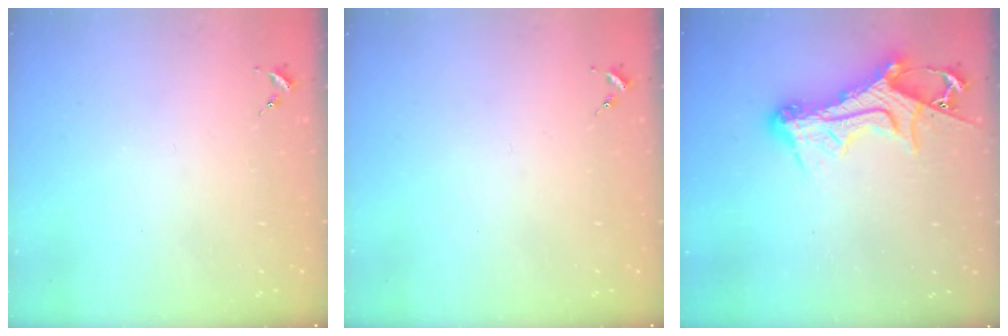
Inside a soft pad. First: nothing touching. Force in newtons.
{"total": 0.0}
{"total": 13.4, "press": 13.4, "slide": 1.3}